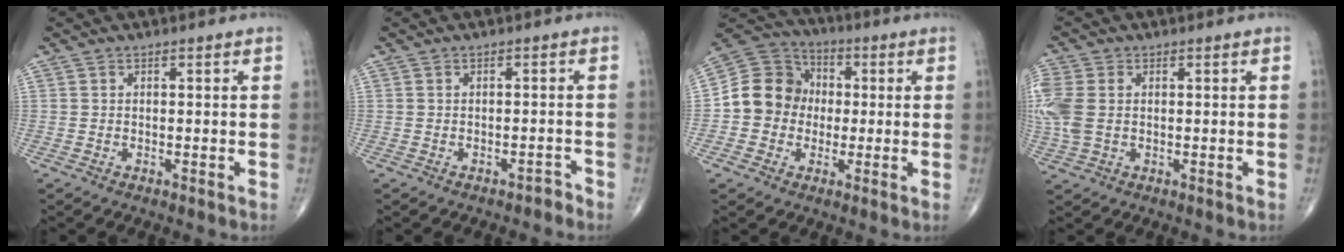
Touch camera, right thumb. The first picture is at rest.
{"total": 1.3, "force": [-1.1, 0.6, 0.3], "torque": [-0.002, 0.011, -0.016]}
{"total": 11.7, "force": [-0.6, 10.7, 4.9], "torque": [-0.060, 0.031, -0.020]}
{"total": 8.4, "force": [0.5, 5.8, 6.1], "torque": [-0.177, 0.010, 0.016]}